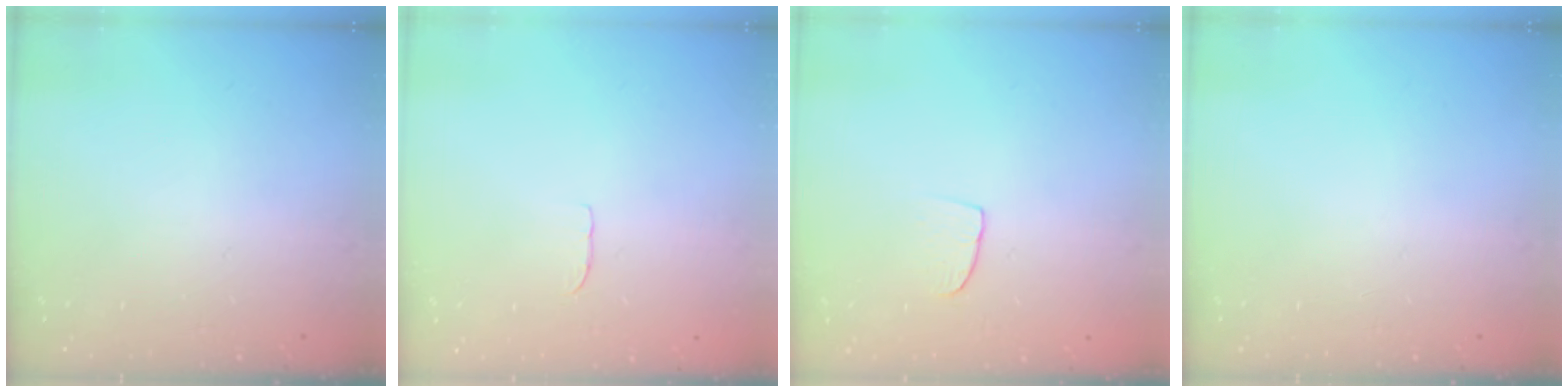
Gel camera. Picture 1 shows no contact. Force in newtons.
{"total": 3.3, "press": 3.3, "slide": 0.2}
{"total": 5.9, "press": 5.9, "slide": 0.4}
{"total": 0.0}